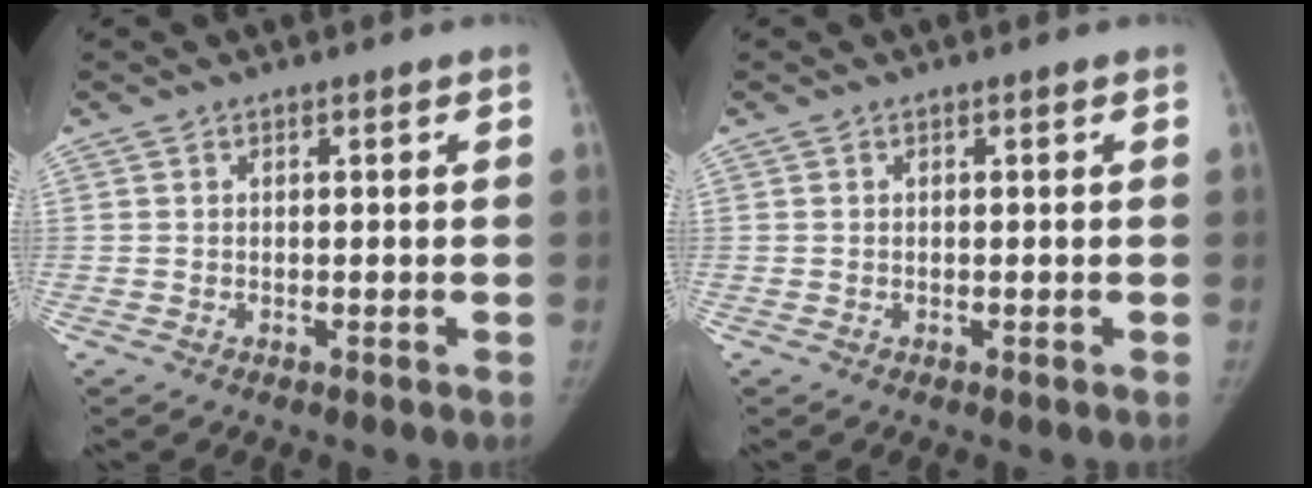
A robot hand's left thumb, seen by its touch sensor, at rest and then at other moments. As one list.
[{"total": 0.0}]